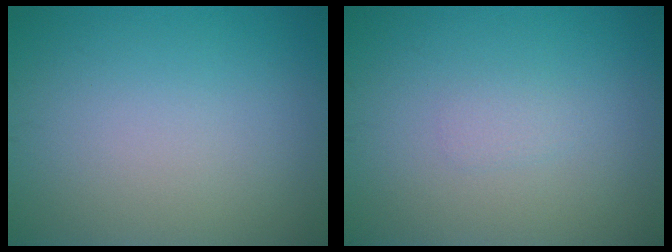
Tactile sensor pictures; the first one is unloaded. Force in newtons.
{"total": 0.8, "press": 0.8, "slide": 0.1}